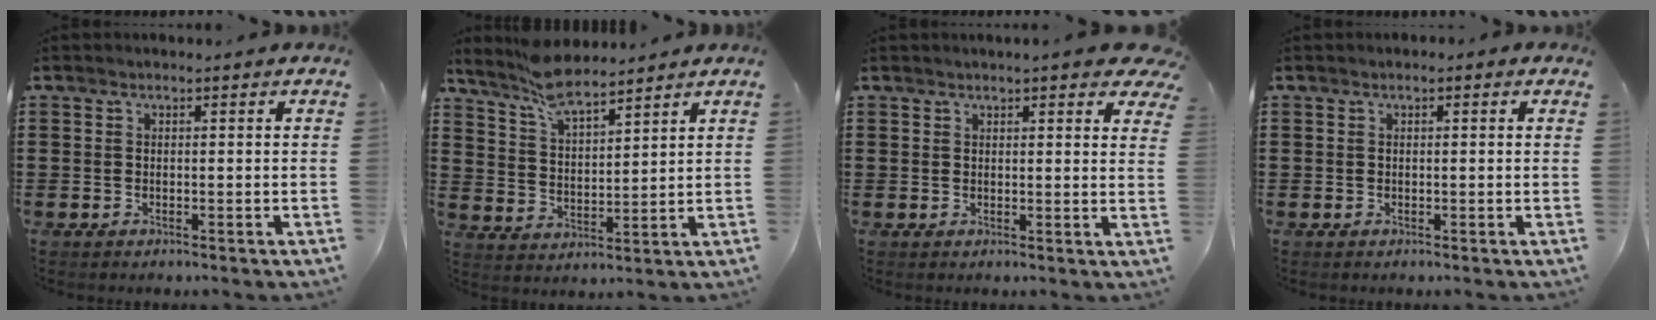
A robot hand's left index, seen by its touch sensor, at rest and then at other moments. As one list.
[{"total": 6.9, "force": [6.2, 1.5, 2.7], "torque": [-0.074, -0.016, 0.114]}, {"total": 3.5, "force": [3.0, 0.4, 1.7], "torque": [-0.026, -0.010, 0.053]}, {"total": 0.6, "force": [0.0, 0.6, 0.0], "torque": [-0.003, 0.005, -0.001]}]